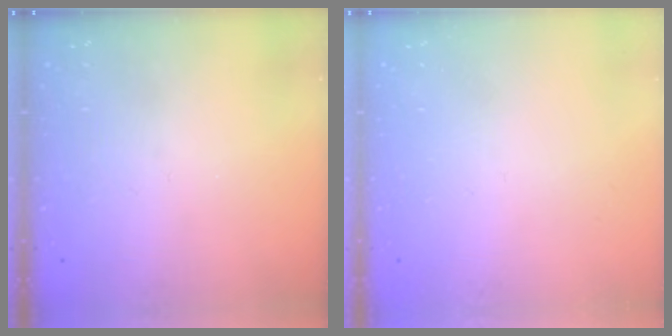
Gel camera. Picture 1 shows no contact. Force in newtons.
{"total": 0.0}